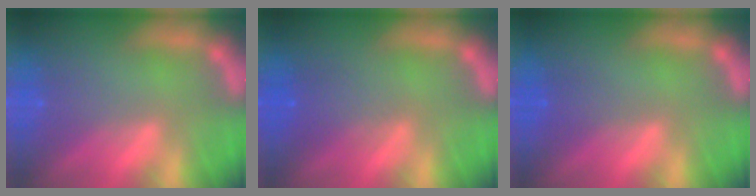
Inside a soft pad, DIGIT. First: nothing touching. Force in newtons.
{"total": 2.5}
{"total": 1.0}